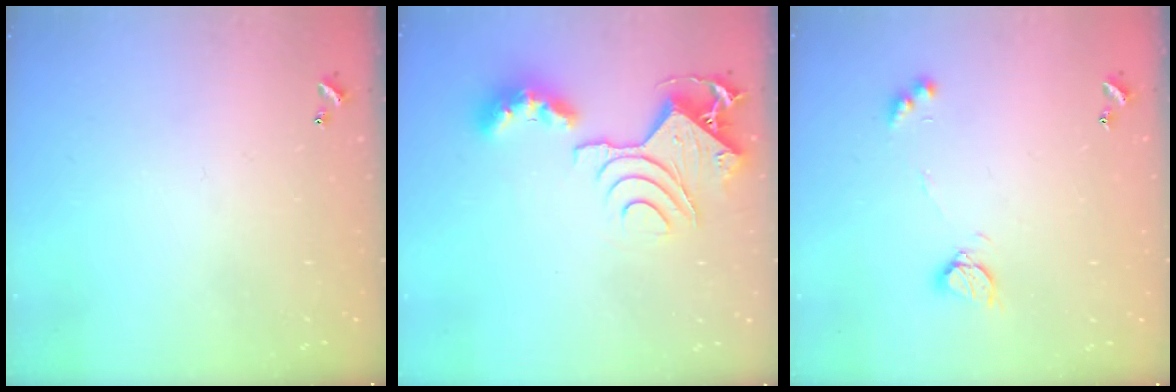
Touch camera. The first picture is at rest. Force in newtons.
{"total": 11.8, "press": 11.7, "slide": 1.6}
{"total": 6.2, "press": 6.2, "slide": 0.6}